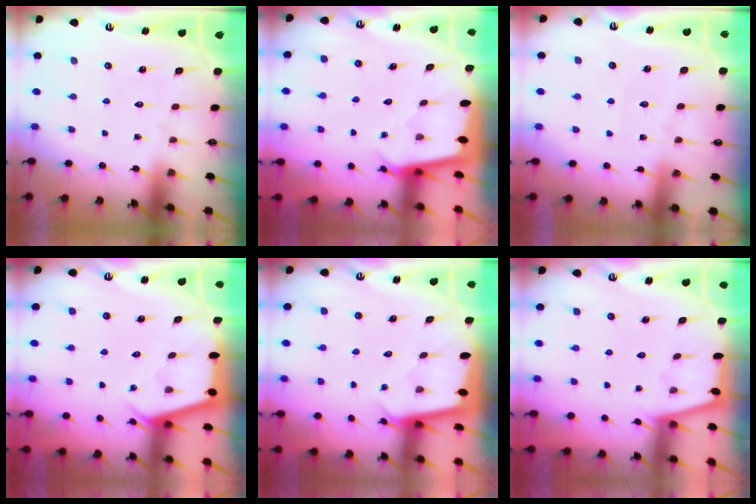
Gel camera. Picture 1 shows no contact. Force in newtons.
{"total": 2.4, "press": 2.4, "slide": 0.1}
{"total": 2.4, "press": 2.4, "slide": 0.4}
{"total": 2.8, "press": 2.8, "slide": 0.4}
{"total": 2.0, "press": 2.0, "slide": 0.1}
{"total": 1.3, "press": 1.3, "slide": 0.3}